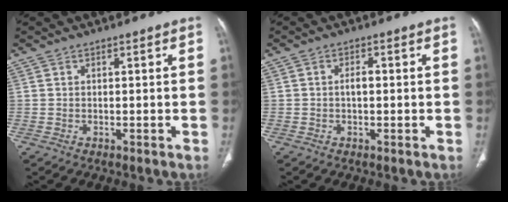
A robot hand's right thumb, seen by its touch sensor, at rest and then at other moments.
{"total": 1.9, "force": [-0.1, 1.1, 1.6], "torque": [-0.028, 0.003, -0.005]}